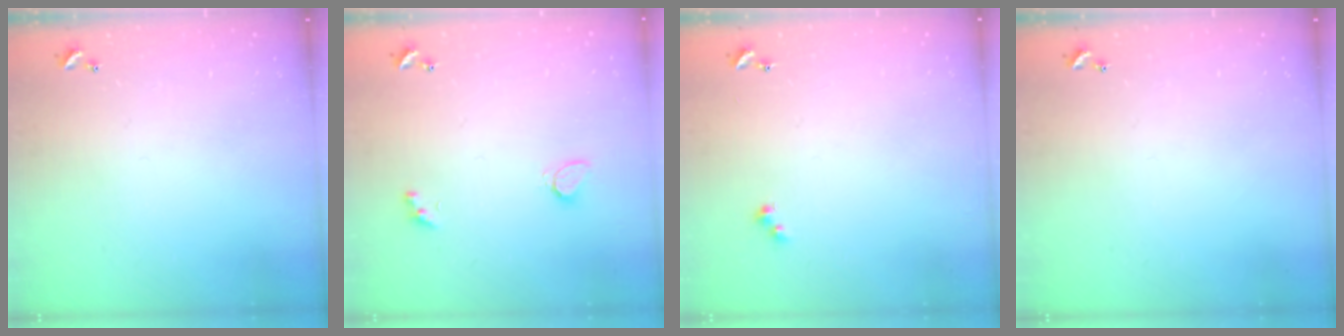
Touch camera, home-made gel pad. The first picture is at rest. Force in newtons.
{"total": 2.0, "press": 2.0, "slide": 0.4}
{"total": 2.5, "press": 2.5, "slide": 0.5}
{"total": 0.0}